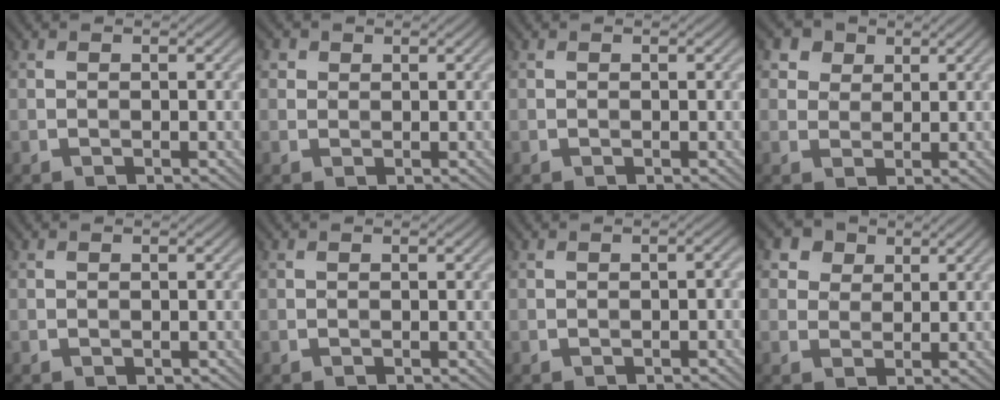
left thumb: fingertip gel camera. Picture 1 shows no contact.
{"total": 1.7, "force": [0.9, 1.4, 0.4], "torque": [-0.011, 0.002, 0.012]}
{"total": 0.0}
{"total": 4.5, "force": [2.8, 3.2, 1.6], "torque": [-0.046, -0.003, 0.056]}
{"total": 0.0}
{"total": 0.0}
{"total": 1.1, "force": [-0.6, 0.2, 0.8], "torque": [-0.013, 0.005, -0.008]}
{"total": 5.0, "force": [3.0, 3.6, 1.8], "torque": [-0.054, -0.003, 0.060]}